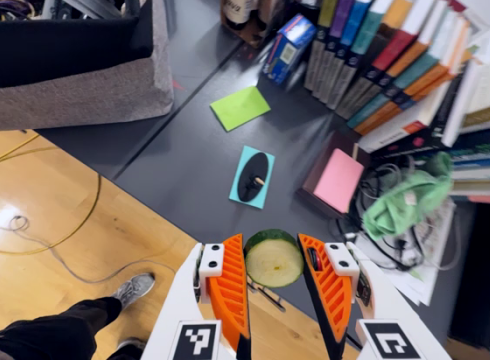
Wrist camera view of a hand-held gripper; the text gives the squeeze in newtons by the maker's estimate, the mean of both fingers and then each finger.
{"total": 8.3, "left": 8.7, "right": 7.9}